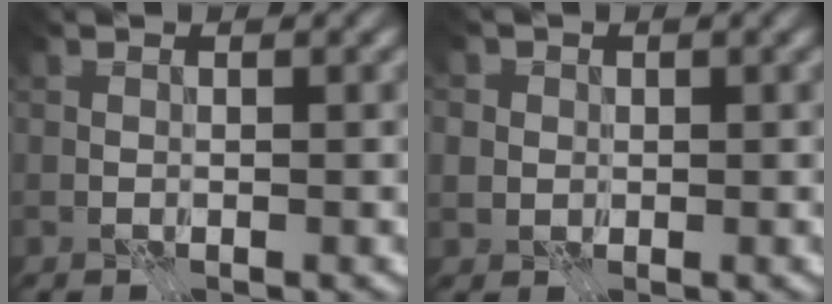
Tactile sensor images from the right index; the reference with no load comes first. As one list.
[{"total": 1.2, "force": [0.1, 1.2, -0.1], "torque": [0.007, -0.003, 0.001]}]